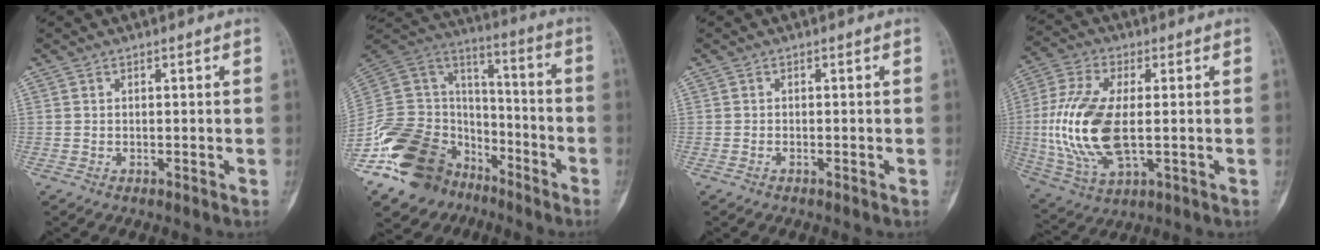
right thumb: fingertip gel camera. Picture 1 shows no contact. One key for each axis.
{"total": 29.9, "fx": -17.3, "fy": 19.6, "fz": 14.6, "tx": -0.324, "ty": 0.071, "tz": -0.299}
{"total": 0.0}
{"total": 16.9, "fx": -0.5, "fy": 8.0, "fz": 14.8, "tx": -0.322, "ty": -0.007, "tz": -0.003}